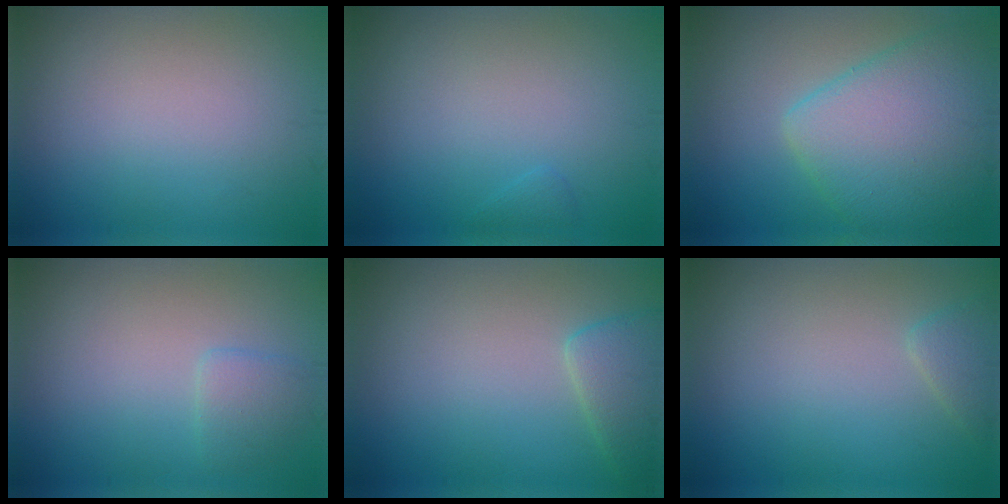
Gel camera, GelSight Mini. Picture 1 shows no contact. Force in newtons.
{"total": 0.6, "press": 0.6, "slide": 0.1}
{"total": 8.1, "press": 8.1, "slide": 0.3}
{"total": 1.6, "press": 1.6, "slide": 0.1}
{"total": 3.0, "press": 3.0, "slide": 0.3}
{"total": 1.6, "press": 1.6, "slide": 0.1}